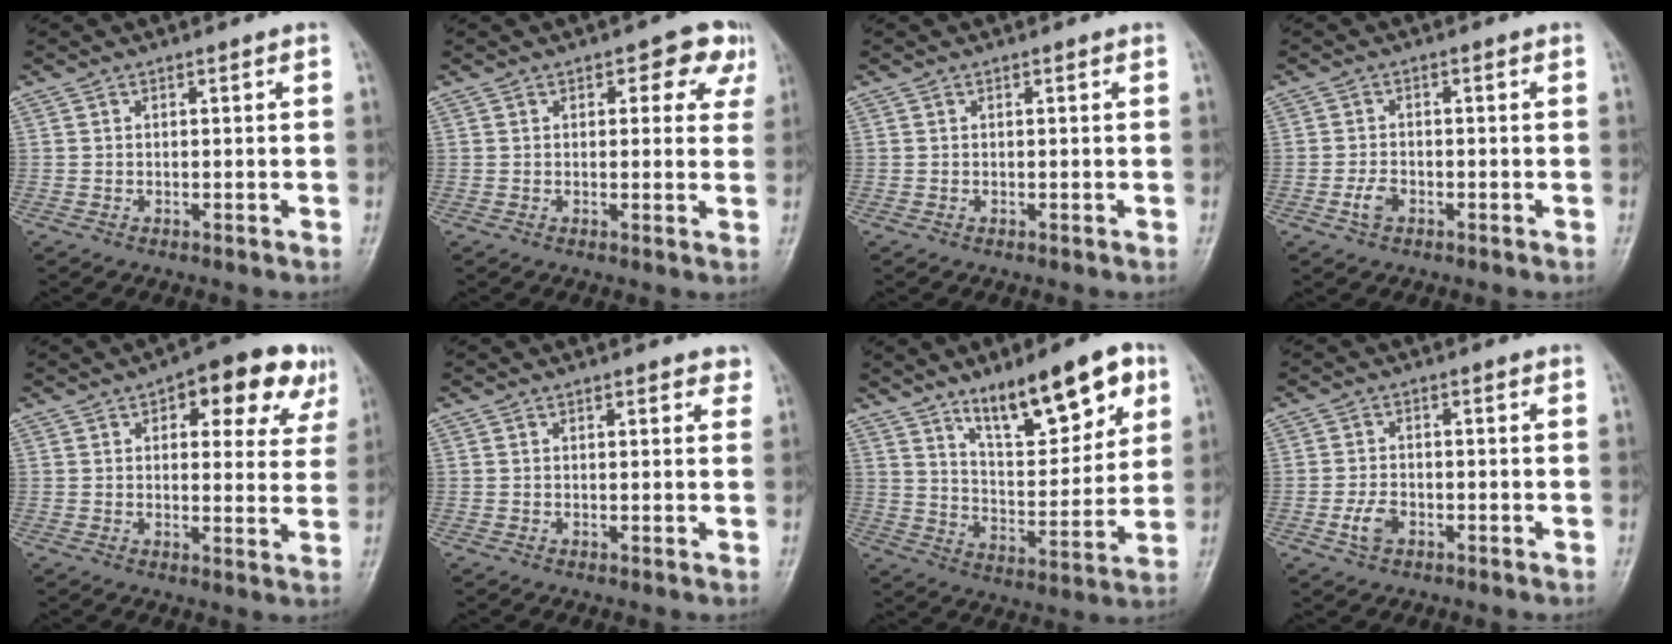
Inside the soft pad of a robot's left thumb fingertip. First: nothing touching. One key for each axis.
{"total": 6.4, "fx": 3.0, "fy": 3.7, "fz": 4.3, "tx": -0.006, "ty": -0.005, "tz": 0.026}
{"total": 0.0}
{"total": 2.7, "fx": -1.3, "fy": 1.7, "fz": 1.7, "tx": -0.035, "ty": 0.007, "tz": -0.025}
{"total": 14.2, "fx": 7.2, "fy": 6.5, "fz": 10.3, "tx": -0.078, "ty": -0.010, "tz": 0.083}
{"total": 2.4, "fx": 1.6, "fy": 1.1, "fz": 1.4, "tx": -0.001, "ty": -0.005, "tz": 0.015}
{"total": 17.5, "fx": 10.2, "fy": 6.2, "fz": 12.8, "tx": -0.157, "ty": -0.046, "tz": 0.170}
{"total": 3.5, "fx": -1.5, "fy": 2.2, "fz": 2.3, "tx": -0.046, "ty": 0.008, "tz": -0.028}